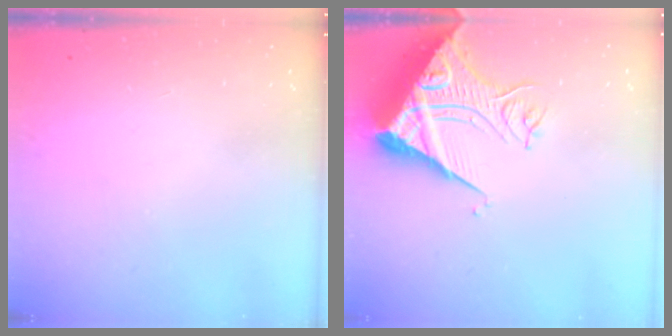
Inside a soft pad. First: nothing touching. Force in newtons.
{"total": 12.0, "press": 11.9, "slide": 0.7}